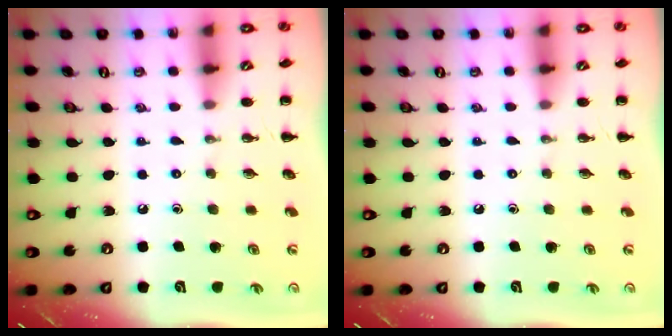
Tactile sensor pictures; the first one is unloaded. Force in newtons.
{"total": 0.0}